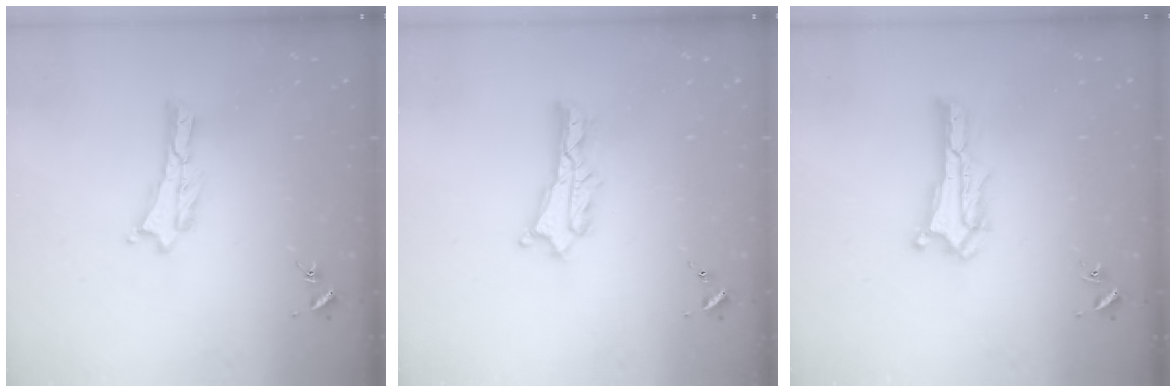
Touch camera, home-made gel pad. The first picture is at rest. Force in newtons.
{"total": 2.7, "press": 2.6, "slide": 0.3}
{"total": 0.9, "press": 0.9, "slide": 0.2}